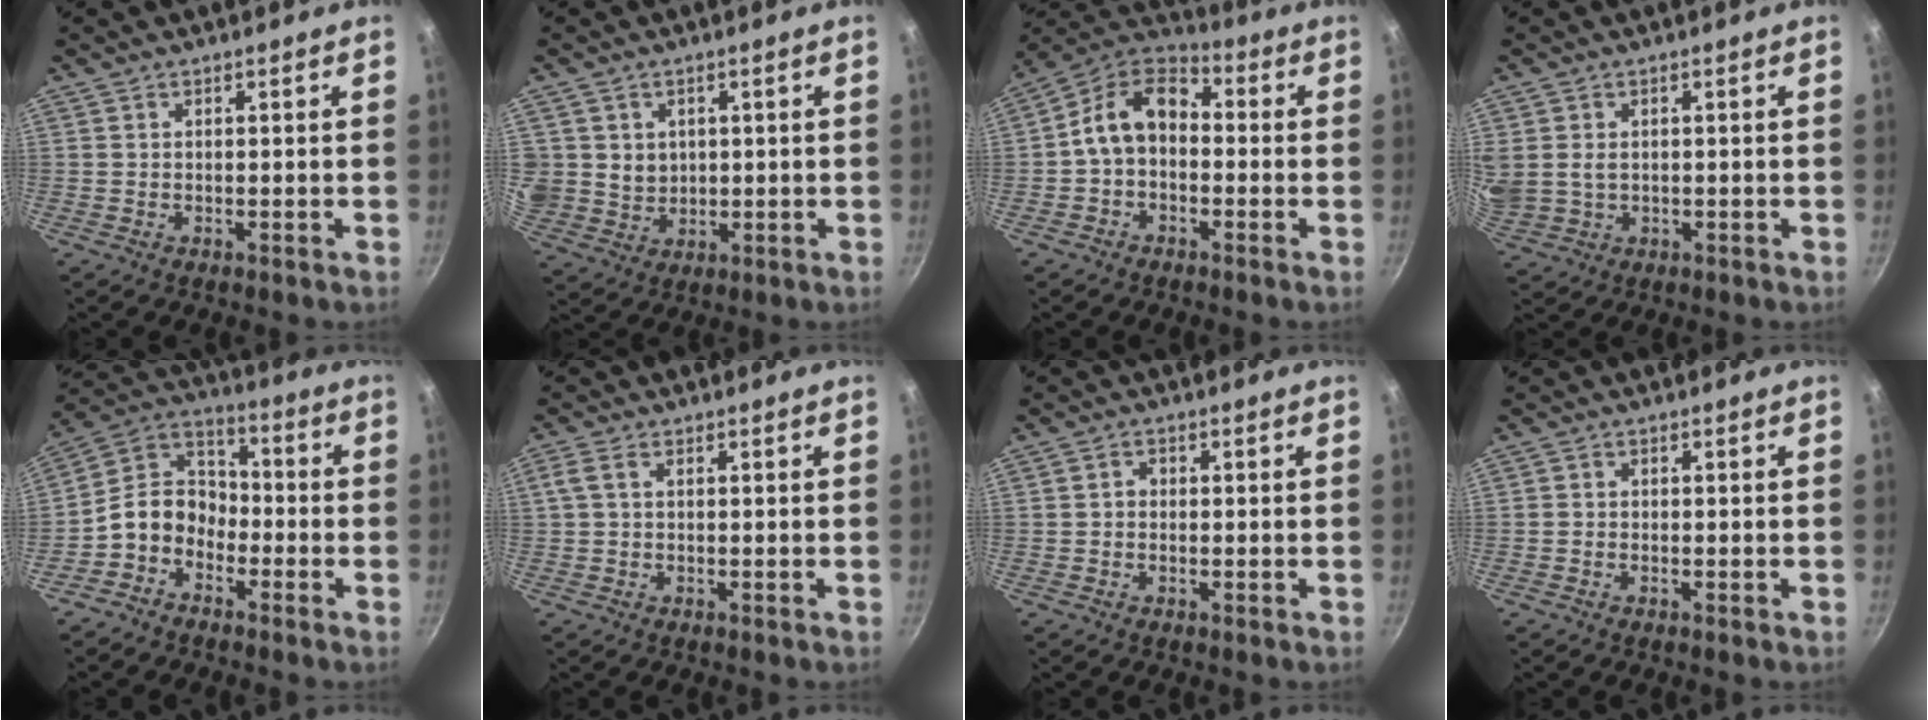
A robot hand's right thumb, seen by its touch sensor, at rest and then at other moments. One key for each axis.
{"total": 6.5, "fx": 1.7, "fy": 5.9, "fz": 2.2, "tx": -0.022, "ty": -0.009, "tz": 0.042}
{"total": 11.3, "fx": -0.6, "fy": 8.0, "fz": 7.9, "tx": -0.116, "ty": 0.046, "tz": -0.034}
{"total": 6.9, "fx": 1.3, "fy": 5.3, "fz": 4.3, "tx": -0.086, "ty": -0.005, "tz": 0.036}
{"total": 10.0, "fx": -4.0, "fy": 7.5, "fz": 5.1, "tx": -0.063, "ty": 0.061, "tz": -0.106}
{"total": 2.4, "fx": 0.4, "fy": 1.5, "fz": 1.9, "tx": -0.043, "ty": 0.007, "tz": 0.008}
{"total": 1.5, "fx": -0.1, "fy": 1.3, "fz": 0.8, "tx": -0.011, "ty": 0.007, "tz": -0.003}
{"total": 0.7, "fx": -0.5, "fy": 0.4, "fz": 0.3, "tx": -0.009, "ty": 0.003, "tz": -0.012}